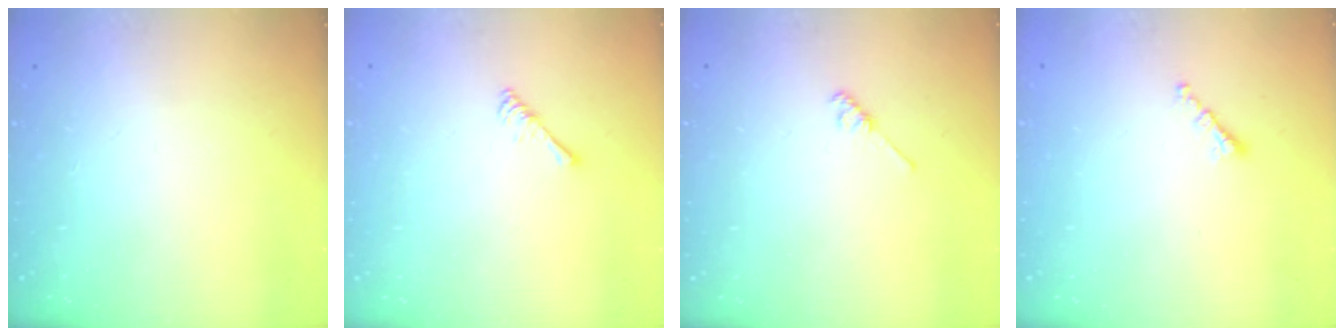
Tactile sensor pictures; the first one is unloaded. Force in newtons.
{"total": 2.4, "press": 2.4, "slide": 0.4}
{"total": 2.7, "press": 2.7, "slide": 0.4}
{"total": 1.2, "press": 1.1, "slide": 0.5}